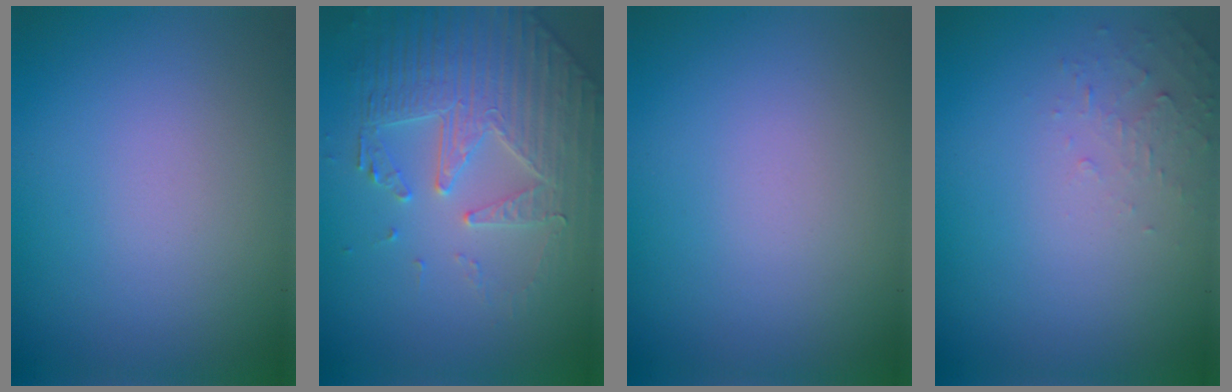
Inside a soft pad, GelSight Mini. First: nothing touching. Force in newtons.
{"total": 4.4, "press": 4.2, "slide": 1.3}
{"total": 0.0}
{"total": 1.4, "press": 1.4, "slide": 0.2}